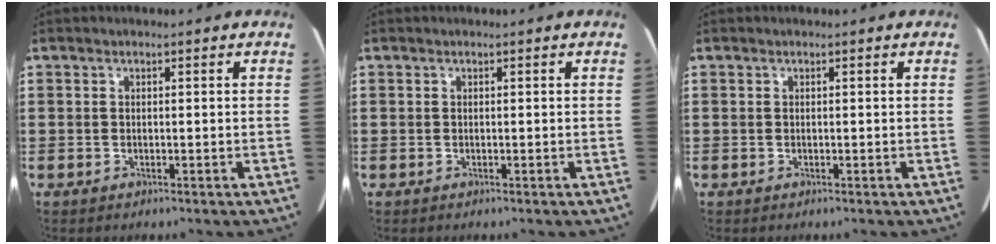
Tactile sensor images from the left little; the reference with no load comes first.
{"total": 0.0}
{"total": 0.0}